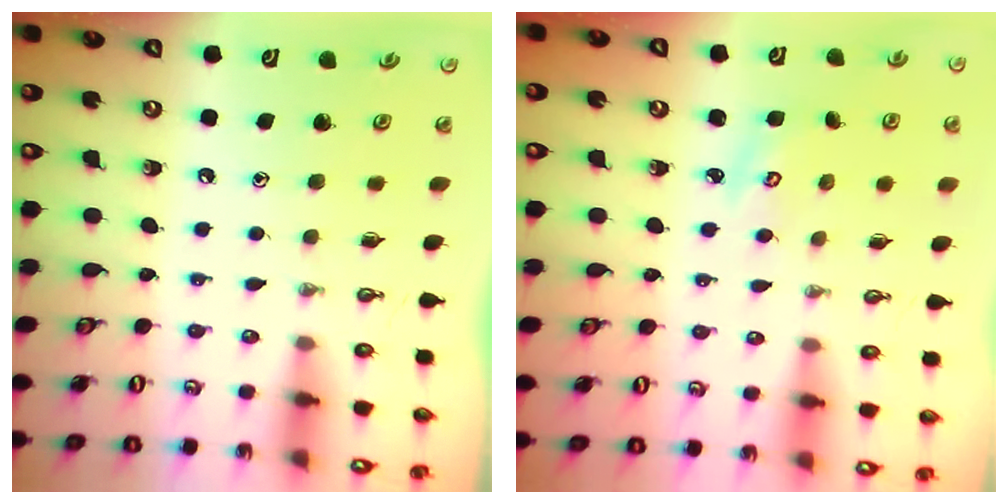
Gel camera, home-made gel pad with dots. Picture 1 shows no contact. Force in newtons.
{"total": 3.6, "press": 3.6, "slide": 0.4}